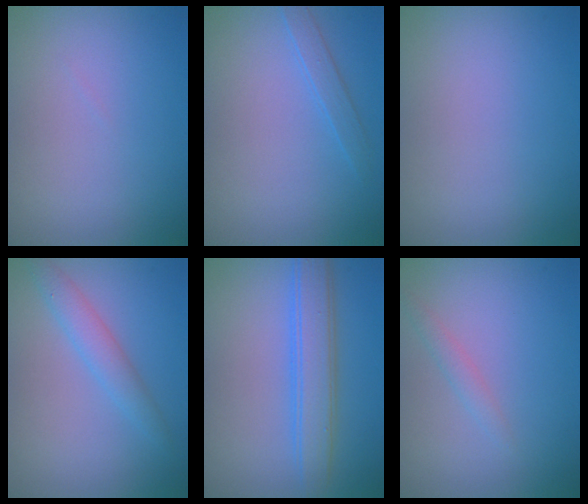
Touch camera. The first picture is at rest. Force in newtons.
{"total": 1.3, "press": 1.3, "slide": 0.1}
{"total": 0.0}
{"total": 2.3, "press": 2.3, "slide": 0.1}
{"total": 4.1, "press": 4.1, "slide": 0.1}
{"total": 1.1, "press": 1.1, "slide": 0.2}